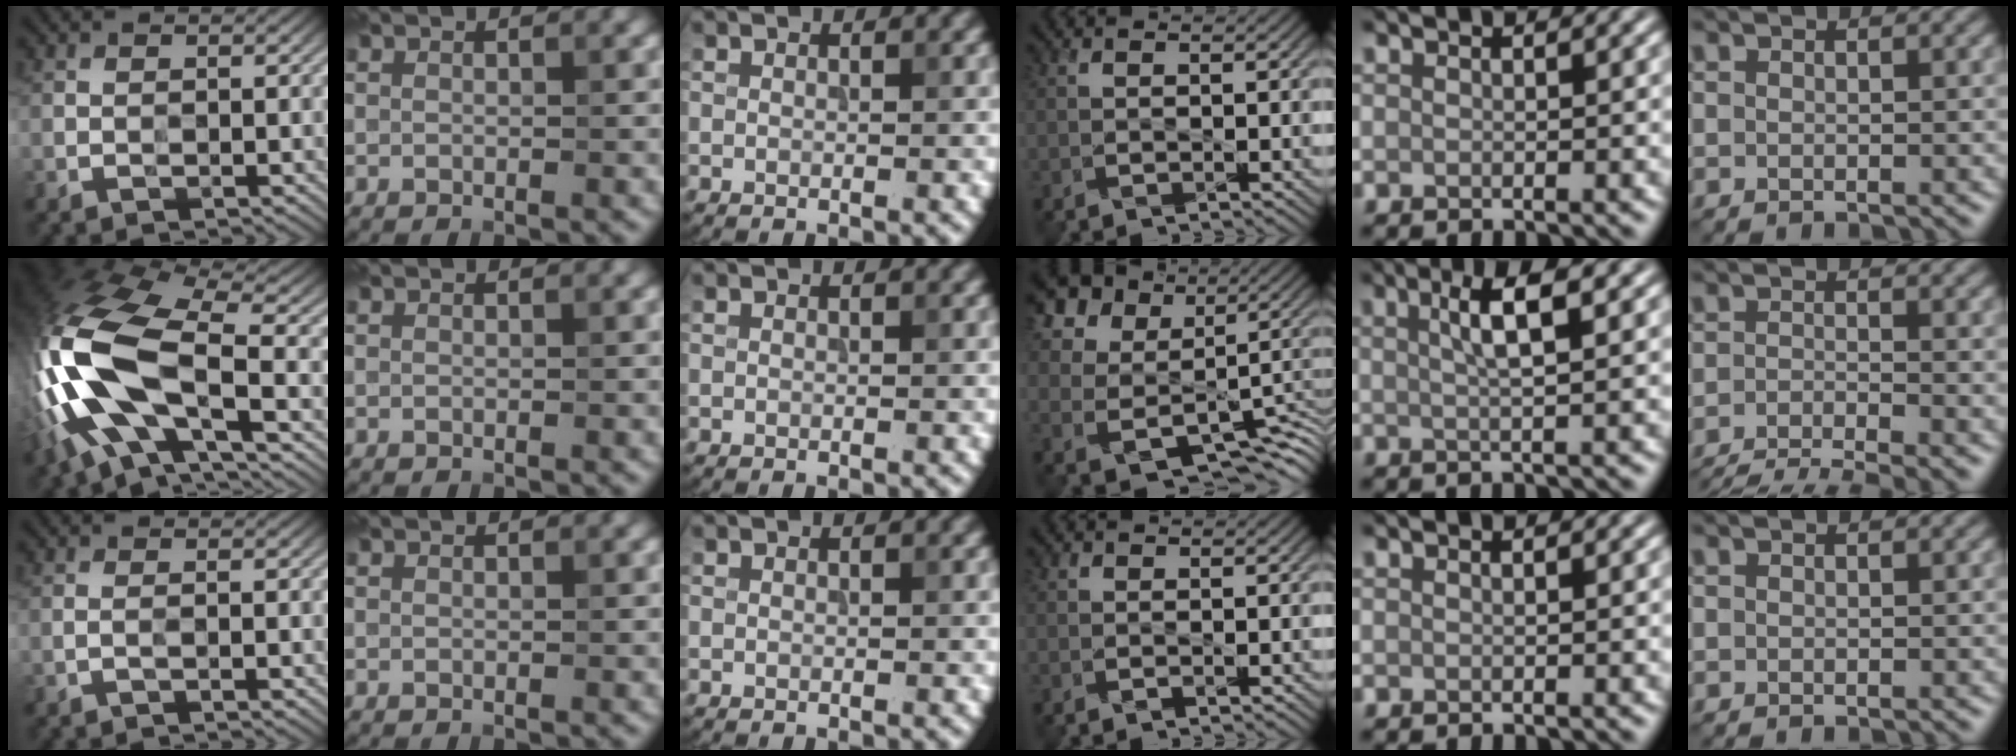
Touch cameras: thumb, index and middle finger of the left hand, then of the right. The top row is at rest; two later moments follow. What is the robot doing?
{"motion": "wipe", "object": "mirror"}